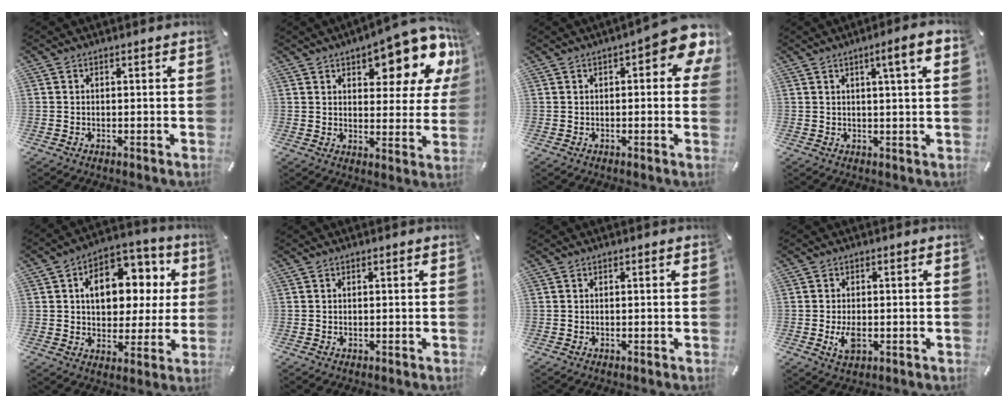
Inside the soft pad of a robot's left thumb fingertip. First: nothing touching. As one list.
[{"total": 14.8, "force": [9.2, 6.4, 9.8], "torque": [-0.113, -0.068, 0.151]}, {"total": 9.1, "force": [2.7, 3.3, 8.0], "torque": [-0.099, -0.021, 0.044]}, {"total": 7.0, "force": [2.9, 0.7, 6.3], "torque": [-0.101, -0.005, 0.042]}, {"total": 13.8, "force": [3.3, 10.0, 8.9], "torque": [-0.127, -0.013, 0.059]}, {"total": 0.0}, {"total": 0.0}, {"total": 4.1, "force": [-0.9, 2.3, 3.3], "torque": [-0.083, -0.008, -0.020]}]